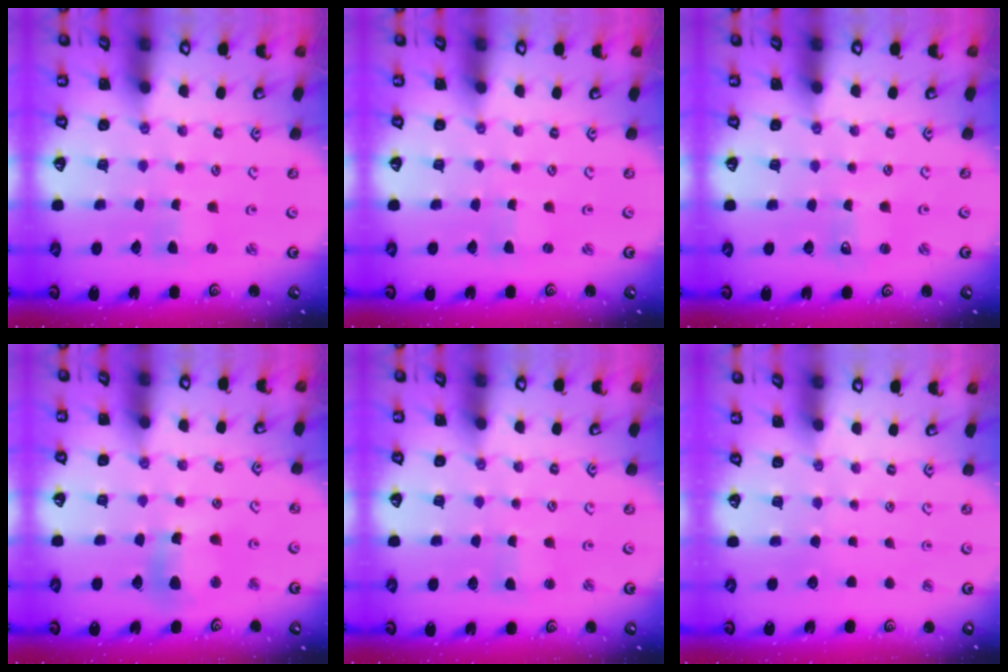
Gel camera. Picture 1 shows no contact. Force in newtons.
{"total": 0.0}
{"total": 1.0, "press": 1.0, "slide": 0.2}
{"total": 11.0, "press": 10.9, "slide": 1.7}
{"total": 1.7, "press": 1.7, "slide": 0.2}
{"total": 0.0}